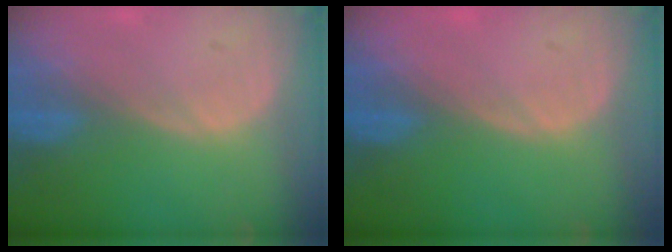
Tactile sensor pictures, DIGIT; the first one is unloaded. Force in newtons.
{"total": 0.0}